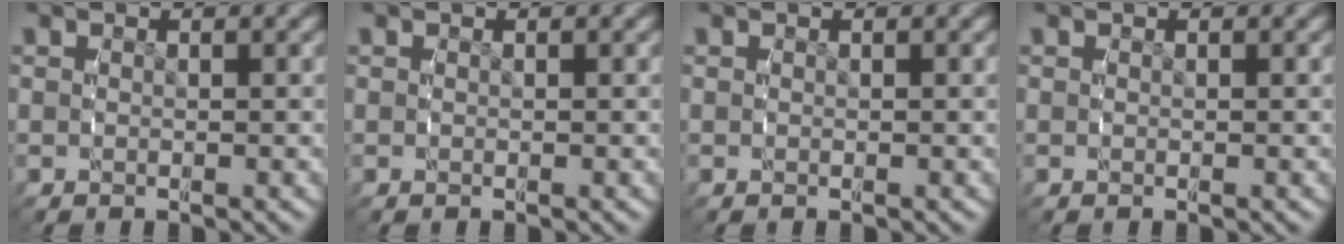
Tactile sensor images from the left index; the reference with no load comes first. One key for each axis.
{"total": 0.0}
{"total": 0.0}
{"total": 0.0}